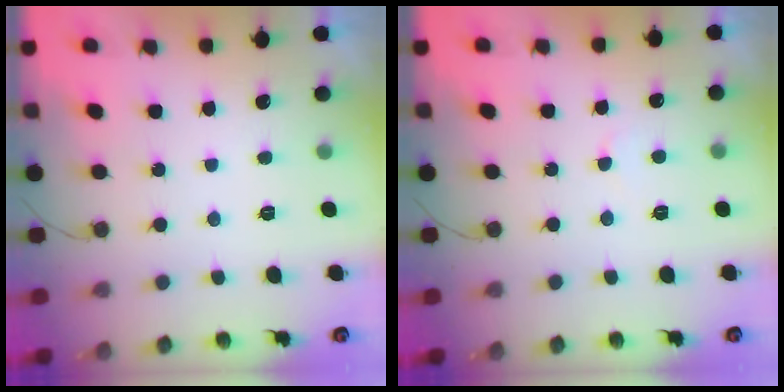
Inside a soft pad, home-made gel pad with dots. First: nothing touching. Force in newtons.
{"total": 2.4, "press": 2.4, "slide": 0.2}